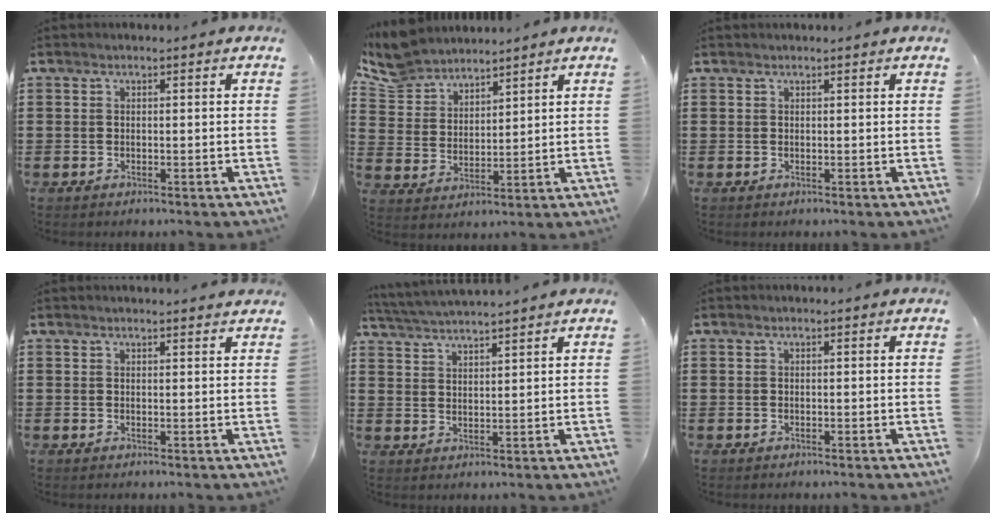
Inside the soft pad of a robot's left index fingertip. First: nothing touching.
{"total": 6.8, "force": [6.3, 2.3, 1.1], "torque": [-0.054, -0.019, 0.119]}
{"total": 0.0}
{"total": 1.2, "force": [1.2, 0.0, 0.2], "torque": [-0.006, -0.001, 0.024]}
{"total": 3.5, "force": [3.4, -0.5, 0.4], "torque": [-0.021, -0.014, 0.060]}
{"total": 0.0}